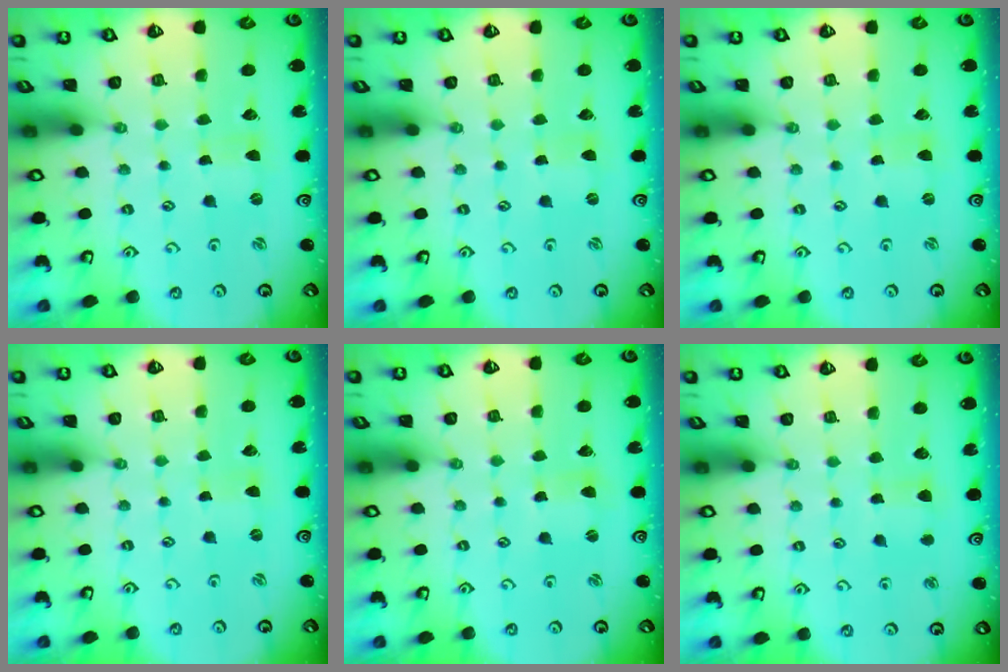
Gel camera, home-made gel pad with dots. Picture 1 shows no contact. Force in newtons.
{"total": 0.0}
{"total": 0.0}
{"total": 0.0}
{"total": 1.4, "press": 1.4, "slide": 0.3}
{"total": 3.7, "press": 3.6, "slide": 0.7}